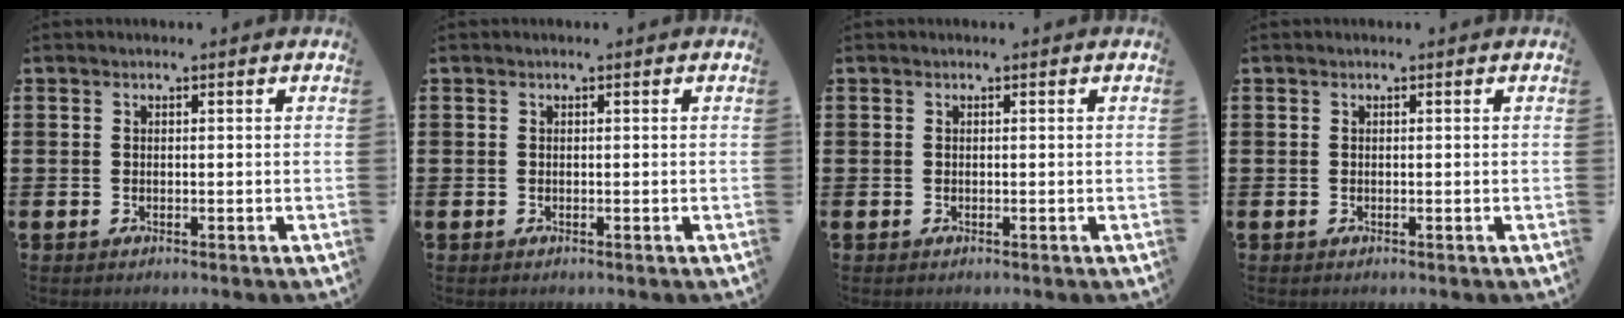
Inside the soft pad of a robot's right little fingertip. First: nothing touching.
{"total": 0.0}
{"total": 0.0}
{"total": 0.0}